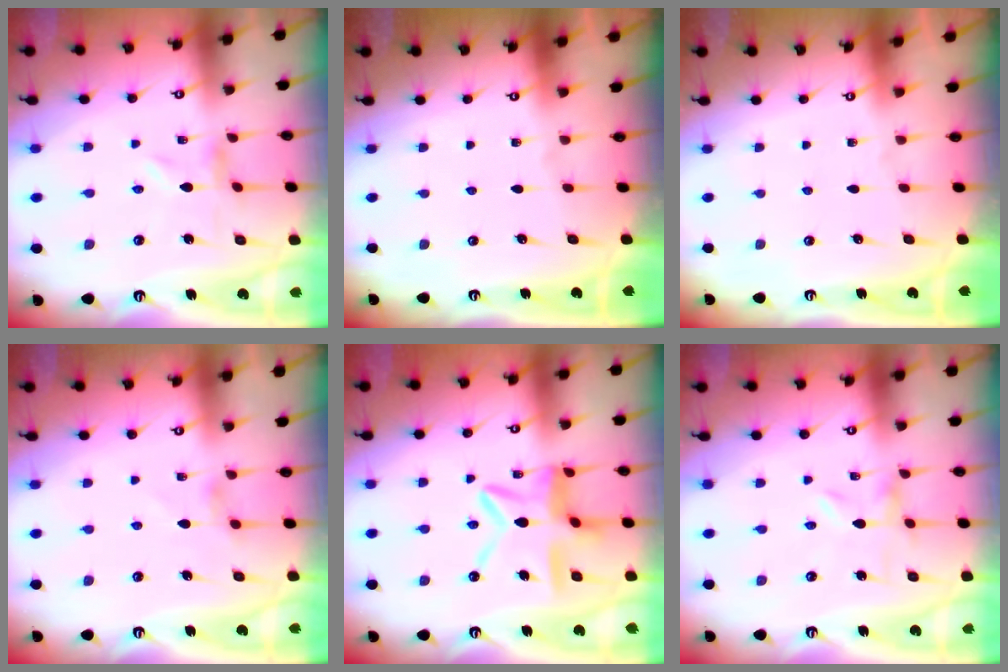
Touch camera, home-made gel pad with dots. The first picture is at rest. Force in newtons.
{"total": 0.0}
{"total": 0.0}
{"total": 1.9, "press": 1.9, "slide": 0.4}
{"total": 12.2, "press": 12.1, "slide": 1.2}
{"total": 0.0}